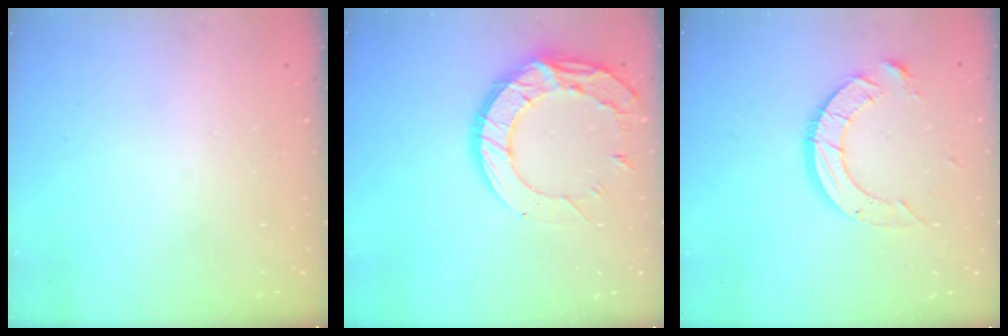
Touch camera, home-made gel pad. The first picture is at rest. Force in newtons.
{"total": 14.4, "press": 14.3, "slide": 1.2}
{"total": 10.8, "press": 10.8, "slide": 0.7}